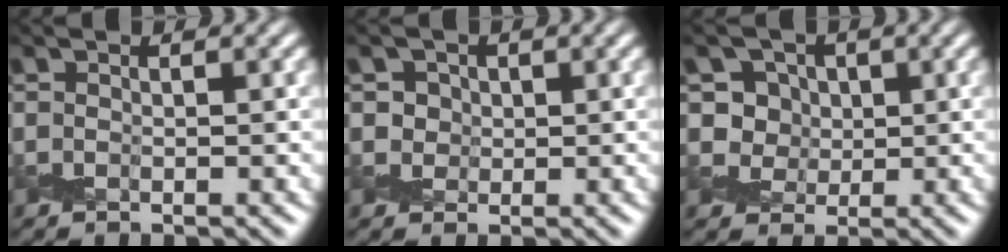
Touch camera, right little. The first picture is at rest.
{"total": 1.4, "force": [0.5, 1.3, 0.2], "torque": [0.002, 0.000, 0.007]}
{"total": 3.4, "force": [1.1, 3.0, 1.4], "torque": [-0.019, 0.001, 0.009]}